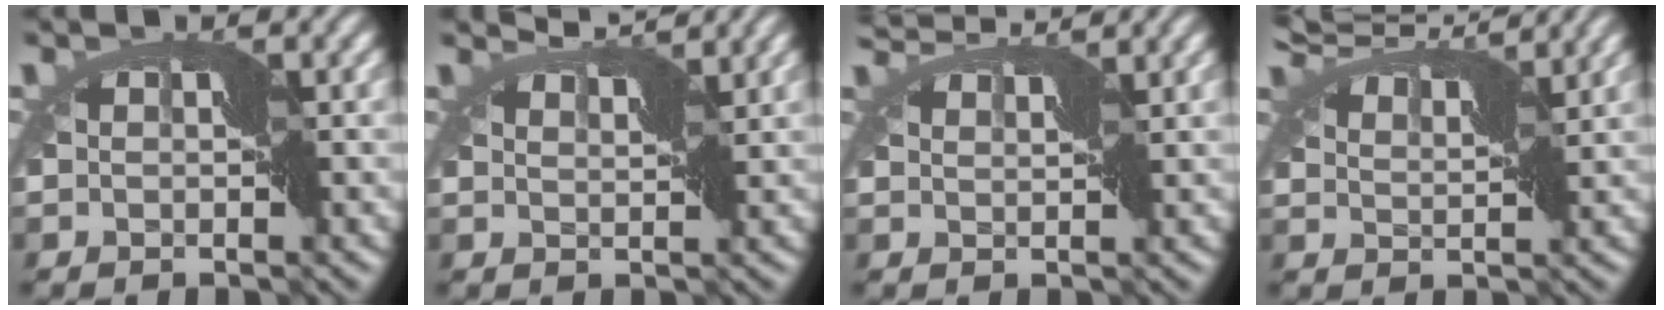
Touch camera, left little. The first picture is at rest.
{"total": 2.6, "force": [2.5, 0.2, 0.5], "torque": [-0.017, 0.006, 0.042]}
{"total": 3.8, "force": [3.6, 0.4, 1.2], "torque": [-0.037, 0.017, 0.048]}
{"total": 7.7, "force": [6.8, 1.4, 3.3], "torque": [-0.079, 0.021, 0.090]}